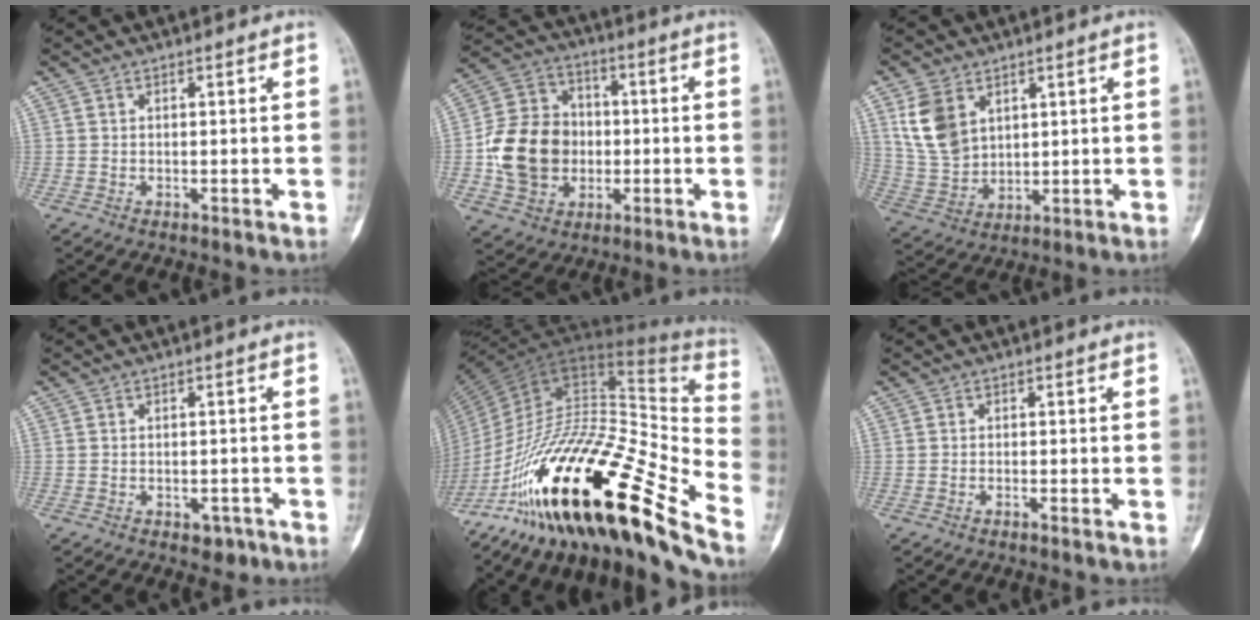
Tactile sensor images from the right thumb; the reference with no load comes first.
{"total": 16.4, "force": [-1.8, 13.6, 9.0], "torque": [-0.138, 0.026, -0.030]}
{"total": 10.2, "force": [4.6, 7.0, 5.8], "torque": [-0.097, -0.016, 0.110]}
{"total": 2.7, "force": [-1.7, 1.7, 1.1], "torque": [-0.001, 0.013, -0.018]}
{"total": 39.3, "force": [-23.1, 10.9, 29.8], "torque": [-0.449, 0.053, -0.380]}
{"total": 0.9, "force": [-0.8, -0.1, 0.5], "torque": [-0.014, 0.009, -0.010]}